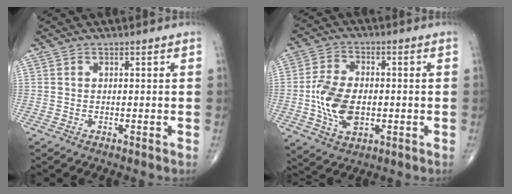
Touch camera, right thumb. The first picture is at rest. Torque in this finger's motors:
{"motor_torque": [1.21, 1.59, 1.40, -0.11, 0.16]}